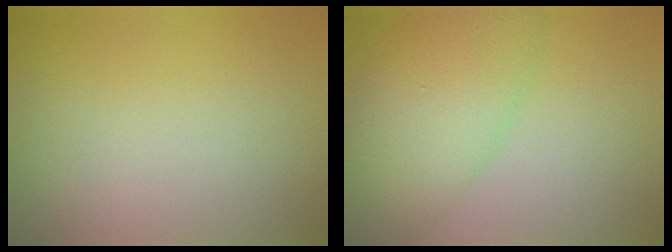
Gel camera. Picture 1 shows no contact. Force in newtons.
{"total": 7.4, "press": 7.4, "slide": 0.3}